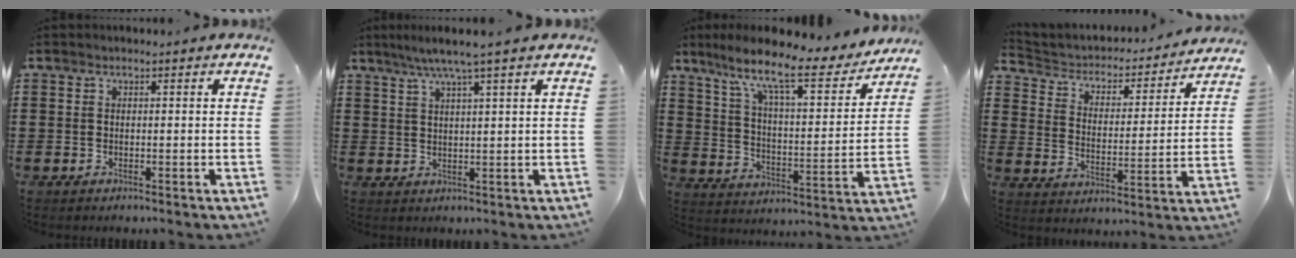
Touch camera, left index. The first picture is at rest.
{"total": 4.4, "force": [3.2, -0.7, 2.9], "torque": [-0.065, -0.004, 0.054]}
{"total": 12.2, "force": [9.0, 2.3, 7.8], "torque": [-0.166, -0.053, 0.146]}
{"total": 3.0, "force": [2.7, 1.2, 0.5], "torque": [-0.032, -0.023, 0.036]}